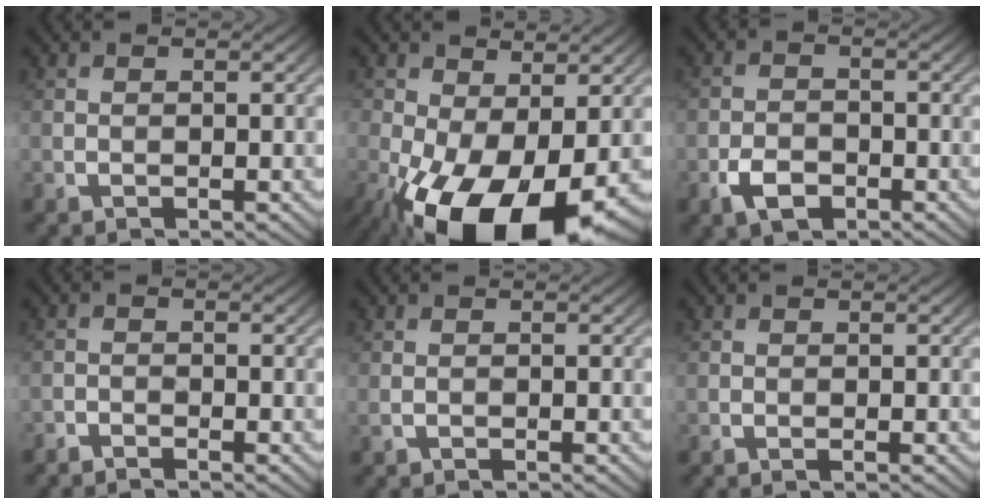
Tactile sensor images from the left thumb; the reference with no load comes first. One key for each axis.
{"total": 18.5, "fx": -7.4, "fy": 9.6, "fz": 14.0, "tx": -0.286, "ty": -0.047, "tz": -0.104}
{"total": 3.3, "fx": -1.9, "fy": 2.1, "fz": 1.8, "tx": -0.033, "ty": -0.002, "tz": -0.042}
{"total": 1.1, "fx": -1.1, "fy": 0.0, "fz": 0.1, "tx": -0.005, "ty": -0.001, "tz": -0.027}
{"total": 0.0}
{"total": 0.0}